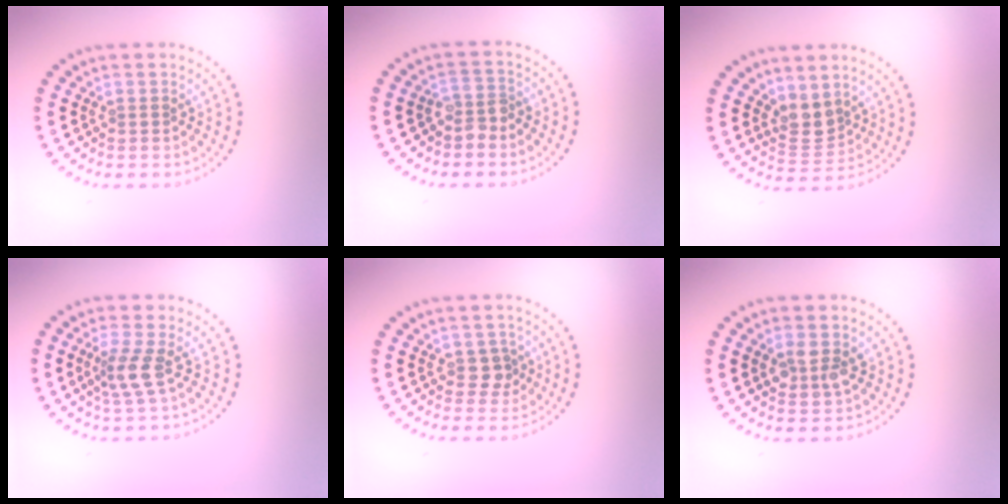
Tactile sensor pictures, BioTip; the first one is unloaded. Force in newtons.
{"total": 1.7, "press": 1.5, "slide": 0.9}
{"total": 2.7, "press": 2.2, "slide": 1.5}
{"total": 2.4, "press": 1.8, "slide": 1.6}
{"total": 1.7, "press": 1.6, "slide": 0.6}
{"total": 2.4, "press": 2.4, "slide": 0.4}